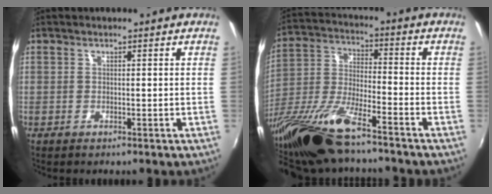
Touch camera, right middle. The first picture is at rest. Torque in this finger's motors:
{"motor_torque": [1.11, -1.02, 0.41, 0.21]}